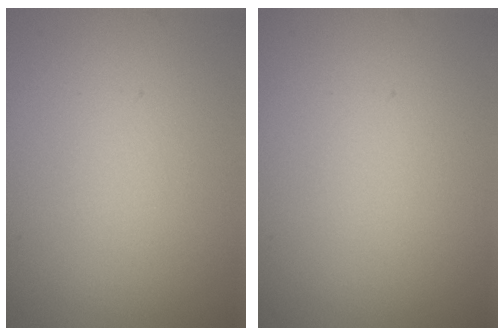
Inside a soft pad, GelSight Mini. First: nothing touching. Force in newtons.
{"total": 0.0}